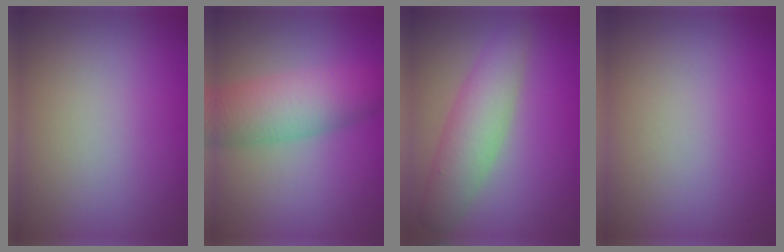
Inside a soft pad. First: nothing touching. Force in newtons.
{"total": 6.1, "press": 6.1, "slide": 0.2}
{"total": 4.5, "press": 4.5, "slide": 0.1}
{"total": 0.0}